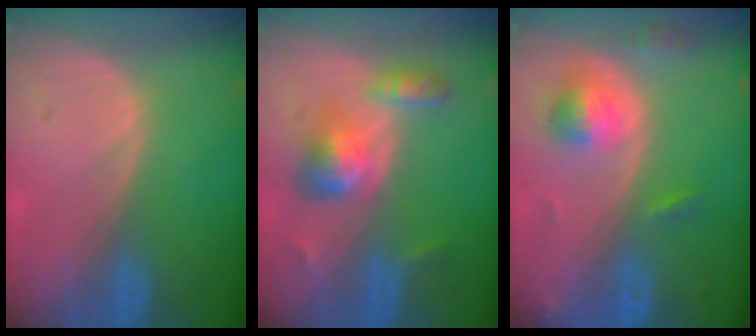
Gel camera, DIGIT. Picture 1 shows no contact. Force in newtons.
{"total": 6.2, "press": 5.6, "slide": 2.7}
{"total": 5.4, "press": 4.9, "slide": 2.3}